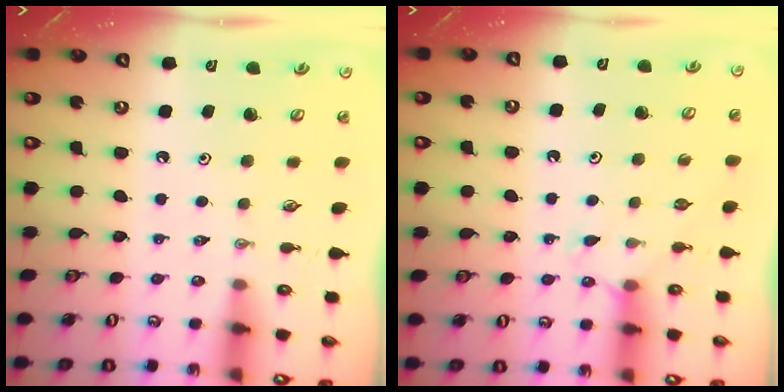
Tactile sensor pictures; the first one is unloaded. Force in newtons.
{"total": 5.9, "press": 5.8, "slide": 0.7}